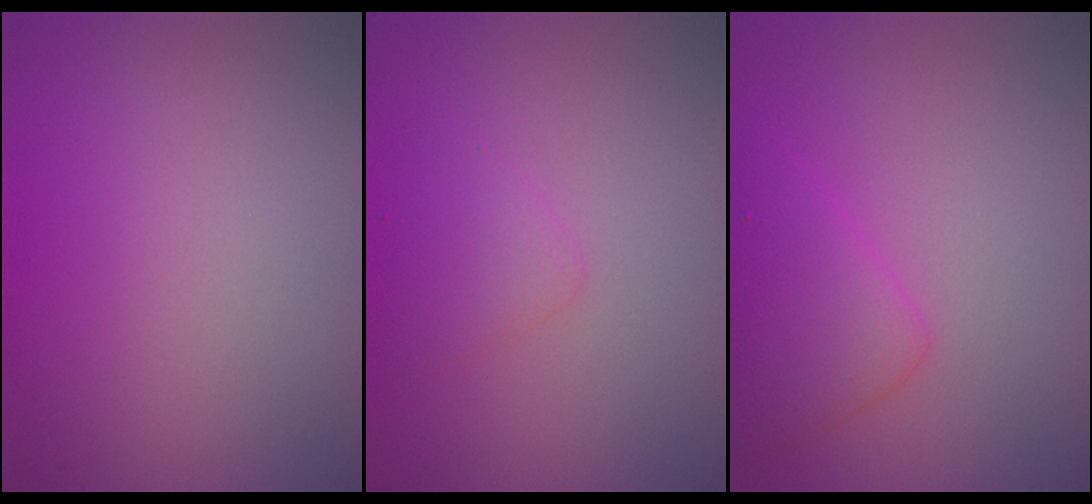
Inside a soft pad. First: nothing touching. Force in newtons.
{"total": 1.4, "press": 1.4, "slide": 0.0}
{"total": 3.2, "press": 3.2, "slide": 0.1}